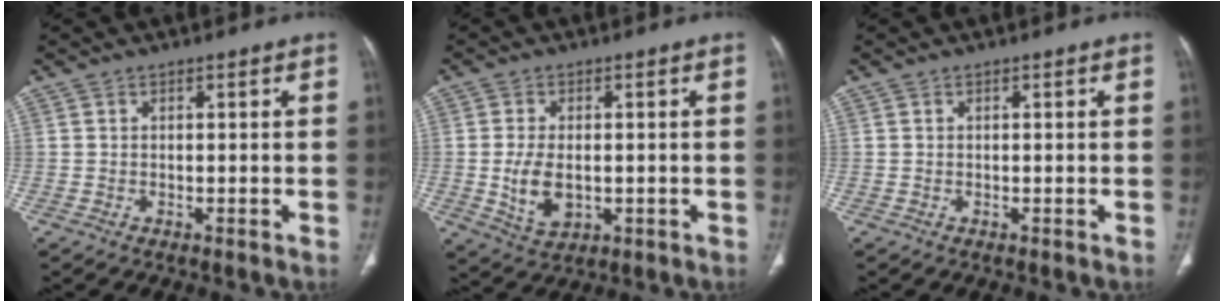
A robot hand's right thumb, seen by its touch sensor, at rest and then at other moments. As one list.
[{"total": 7.1, "force": [-0.8, 4.4, 5.5], "torque": [-0.099, -0.008, -0.003]}, {"total": 0.0}]